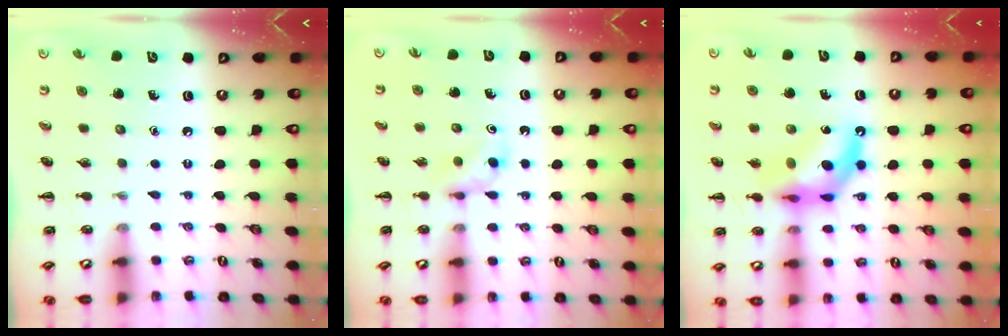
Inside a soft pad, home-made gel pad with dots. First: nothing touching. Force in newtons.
{"total": 2.7, "press": 2.4, "slide": 1.1}
{"total": 11.0, "press": 10.5, "slide": 3.3}